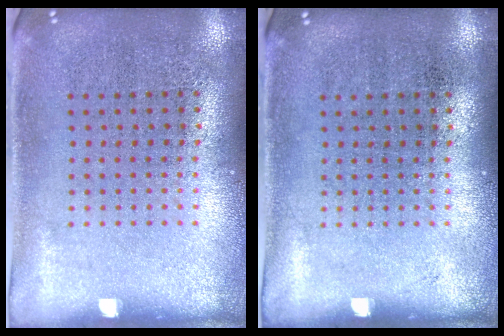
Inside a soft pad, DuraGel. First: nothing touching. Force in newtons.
{"total": 0.0}